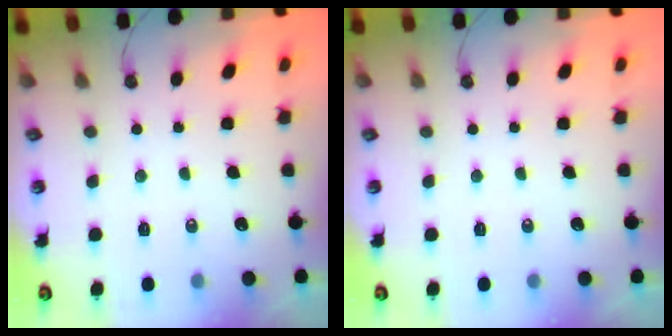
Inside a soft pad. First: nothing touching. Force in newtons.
{"total": 0.6, "press": 0.0, "slide": 0.6}